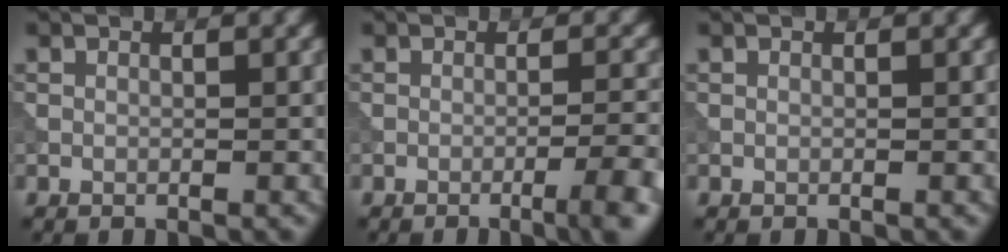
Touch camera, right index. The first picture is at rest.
{"total": 4.5, "force": [-2.1, 0.8, 3.8], "torque": [-0.047, 0.007, -0.038]}
{"total": 0.0}